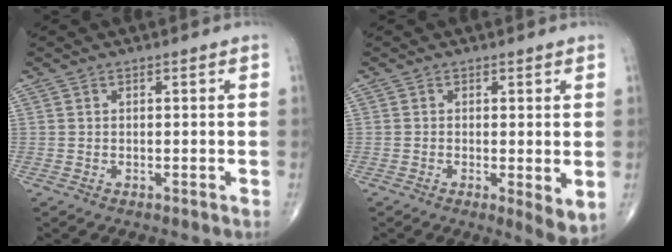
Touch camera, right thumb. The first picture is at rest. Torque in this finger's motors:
{"motor_torque": [-0.05, 0.15, -0.21, -0.03, -0.02]}